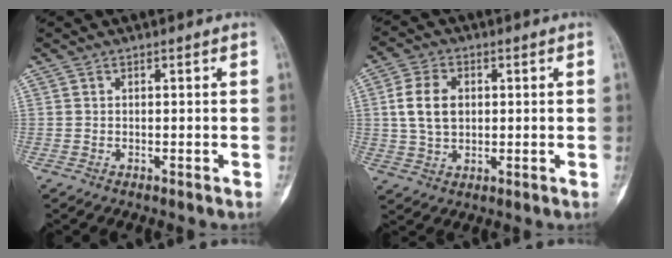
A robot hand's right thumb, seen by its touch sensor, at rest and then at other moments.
{"total": 8.1, "force": [1.2, 5.6, 5.7], "torque": [-0.098, 0.002, 0.025]}